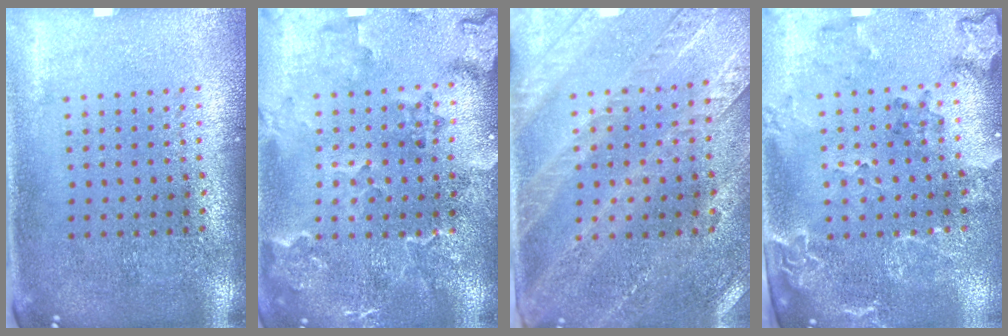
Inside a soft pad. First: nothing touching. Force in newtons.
{"total": 2.4, "press": 2.2, "slide": 0.9}
{"total": 2.9, "press": 2.7, "slide": 1.1}
{"total": 2.1, "press": 2.0, "slide": 0.8}